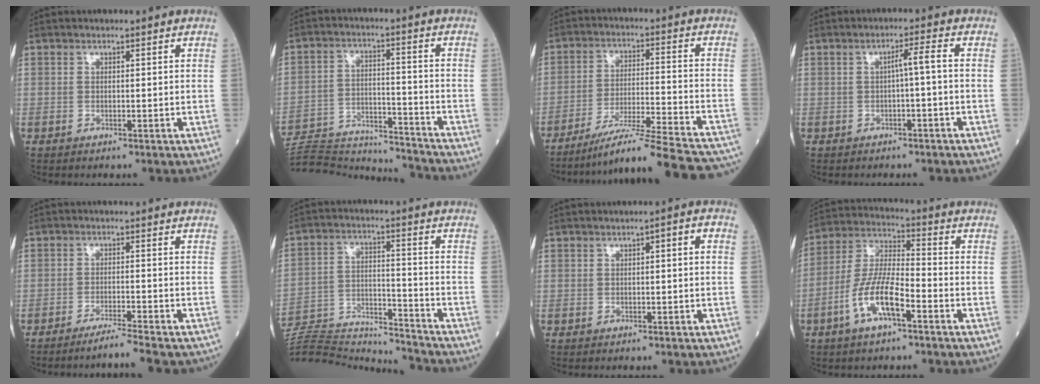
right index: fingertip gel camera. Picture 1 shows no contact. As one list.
[{"total": 18.2, "force": [-17.9, 1.3, 2.9], "torque": [-0.065, 0.013, -0.269]}, {"total": 23.7, "force": [-21.6, 0.1, 9.8], "torque": [-0.097, -0.023, -0.303]}, {"total": 2.6, "force": [-0.4, -0.2, 2.6], "torque": [-0.039, 0.007, -0.008]}, {"total": 6.6, "force": [-5.8, -0.6, 3.1], "torque": [-0.034, -0.015, -0.089]}, {"total": 20.0, "force": [-19.6, 1.2, 3.5], "torque": [-0.088, 0.011, -0.310]}, {"total": 1.9, "force": [0.1, 0.4, 1.9], "torque": [-0.025, 0.011, 0.001]}, {"total": 10.3, "force": [-4.7, 2.7, 8.9], "torque": [-0.186, 0.006, -0.090]}]